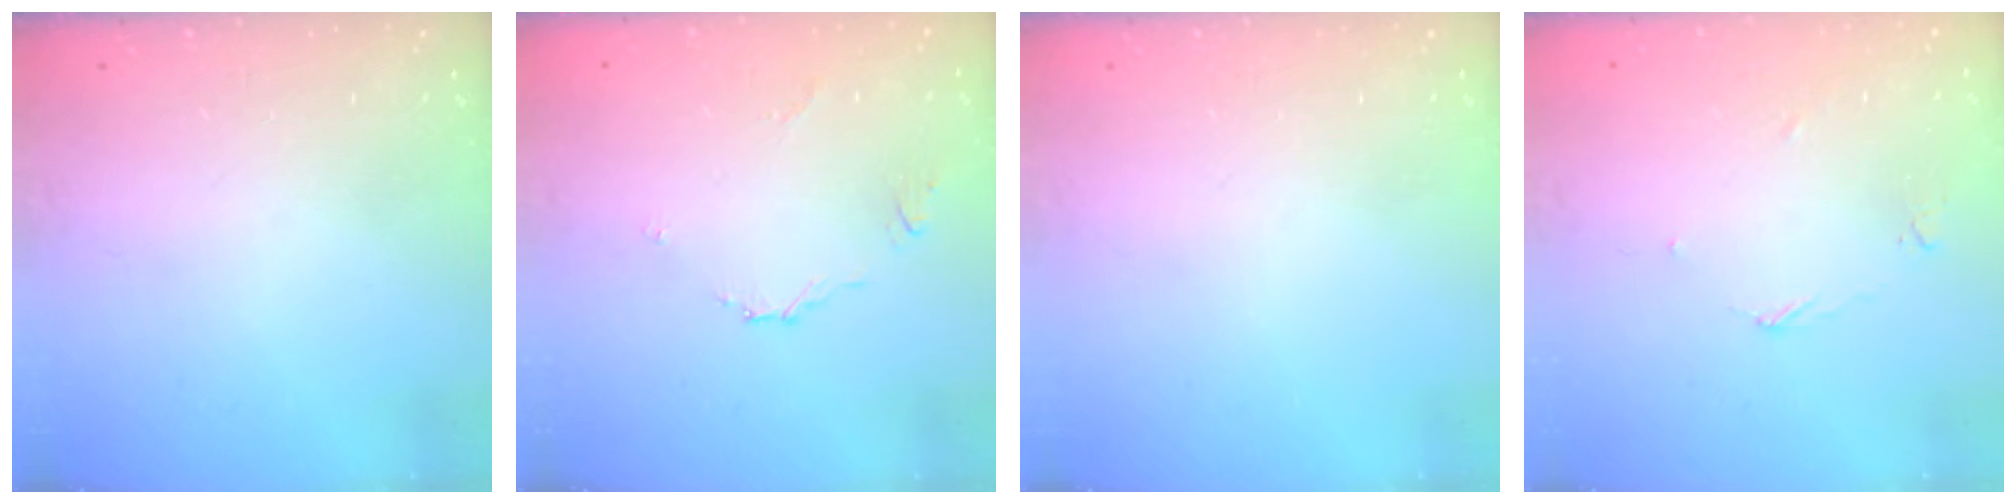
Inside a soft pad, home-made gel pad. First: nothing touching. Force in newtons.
{"total": 3.8, "press": 3.8, "slide": 0.4}
{"total": 0.0}
{"total": 3.7, "press": 3.7, "slide": 0.5}